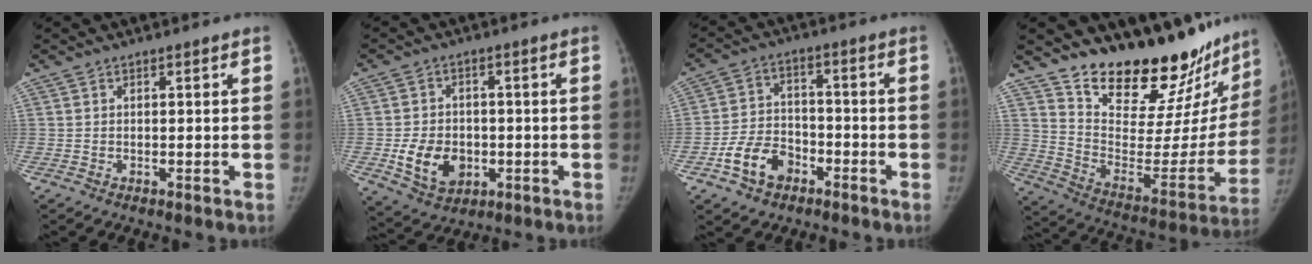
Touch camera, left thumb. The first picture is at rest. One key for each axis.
{"total": 9.4, "fx": -2.0, "fy": 7.3, "fz": 5.6, "tx": -0.070, "ty": 0.002, "tz": -0.022}
{"total": 9.1, "fx": -4.7, "fy": 6.3, "fz": 4.5, "tx": -0.067, "ty": 0.030, "tz": -0.082}
{"total": 26.2, "fx": 23.0, "fy": 8.6, "fz": 9.2, "tx": -0.097, "ty": -0.165, "tz": 0.337}